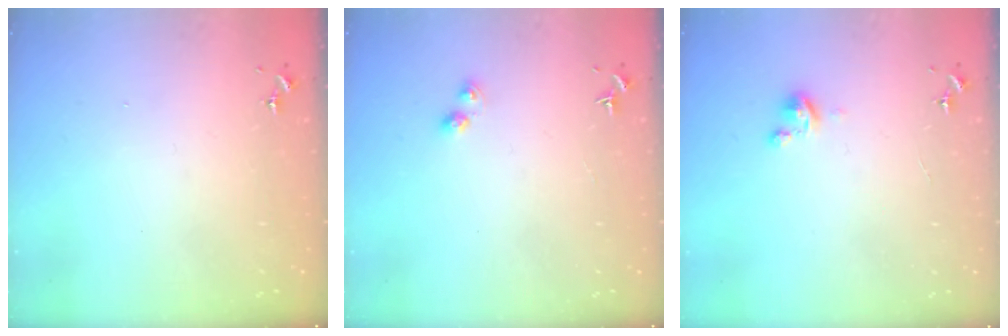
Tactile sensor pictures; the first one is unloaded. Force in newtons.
{"total": 3.4, "press": 3.4, "slide": 0.1}
{"total": 2.8, "press": 2.8, "slide": 0.3}